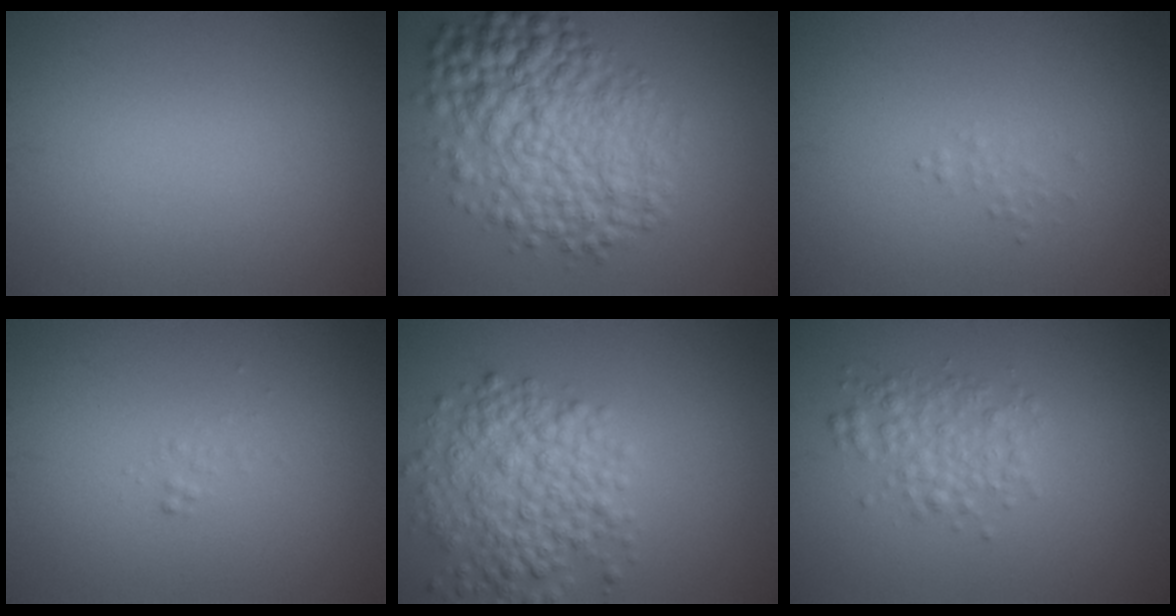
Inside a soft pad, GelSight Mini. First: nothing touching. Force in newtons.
{"total": 8.9, "press": 8.9, "slide": 0.1}
{"total": 0.7, "press": 0.7, "slide": 0.1}
{"total": 0.5, "press": 0.5, "slide": 0.0}
{"total": 5.7, "press": 5.7, "slide": 0.3}
{"total": 2.8, "press": 2.8, "slide": 0.0}